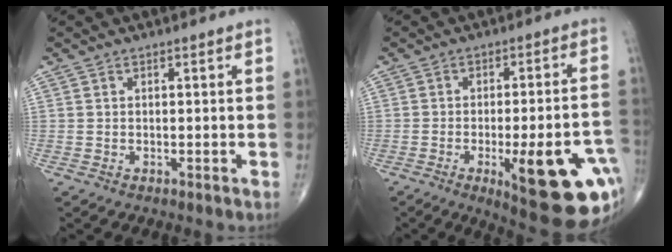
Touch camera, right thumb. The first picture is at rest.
{"total": 21.2, "force": [-7.3, 6.3, 18.9], "torque": [-0.187, 0.016, -0.076]}